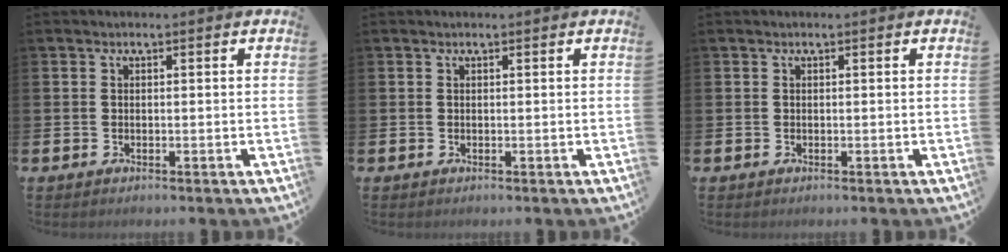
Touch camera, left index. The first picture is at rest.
{"total": 0.0}
{"total": 0.0}